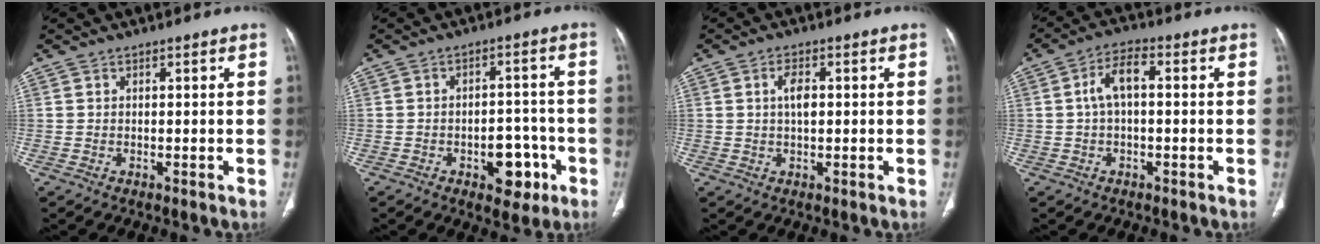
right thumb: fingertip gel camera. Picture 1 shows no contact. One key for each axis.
{"total": 8.0, "fx": -3.4, "fy": 4.9, "fz": 5.4, "tx": -0.040, "ty": 0.031, "tz": -0.040}
{"total": 3.2, "fx": 0.5, "fy": 1.5, "fz": 2.8, "tx": -0.053, "ty": 0.001, "tz": 0.008}
{"total": 5.5, "fx": 0.3, "fy": 2.6, "fz": 4.8, "tx": -0.092, "ty": 0.021, "tz": -0.001}